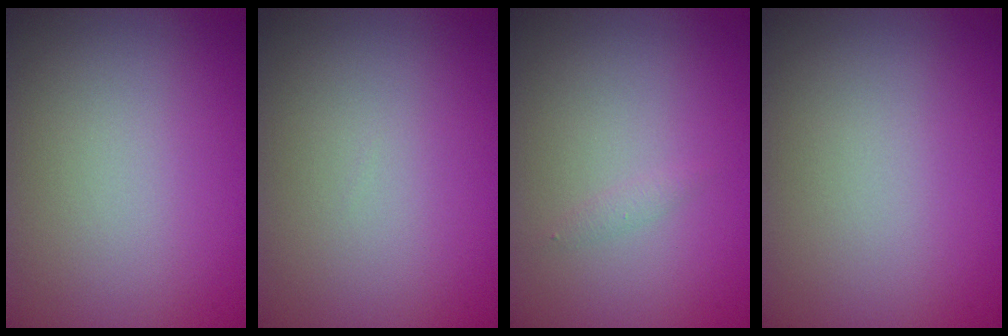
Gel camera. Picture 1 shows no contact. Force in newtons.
{"total": 0.0}
{"total": 0.6, "press": 0.6, "slide": 0.0}
{"total": 0.0}